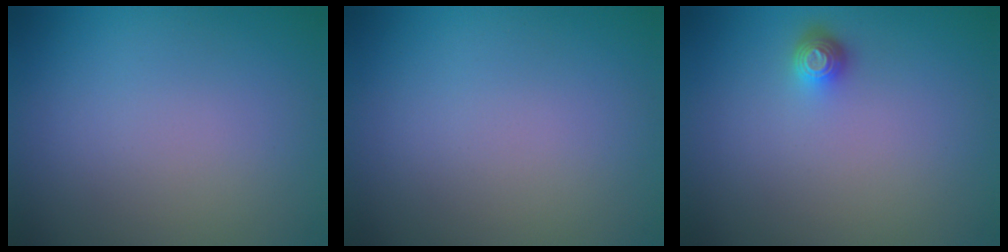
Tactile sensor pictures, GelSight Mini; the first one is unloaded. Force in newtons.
{"total": 0.0}
{"total": 1.4, "press": 1.1, "slide": 0.9}